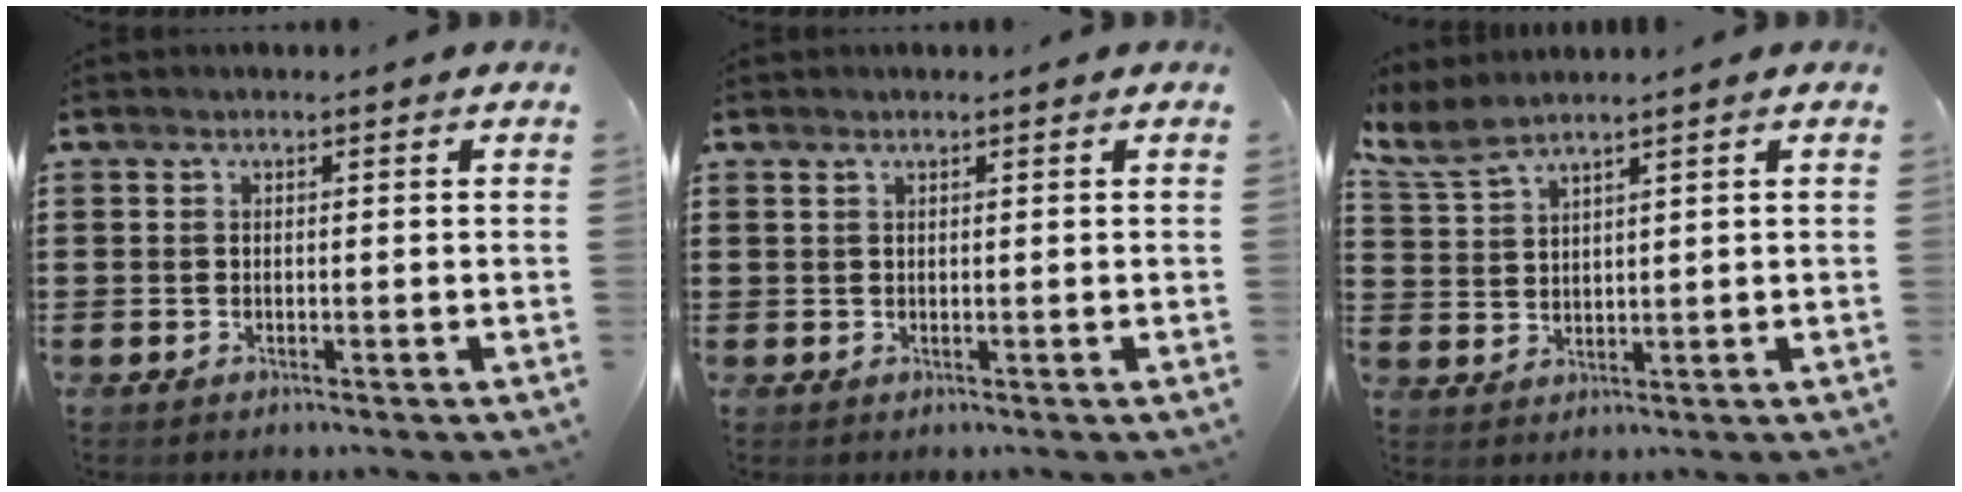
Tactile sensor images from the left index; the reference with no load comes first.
{"total": 0.6, "force": [0.4, 0.1, 0.4], "torque": [-0.008, 0.002, 0.008]}
{"total": 4.4, "force": [3.5, 0.7, 2.5], "torque": [-0.060, -0.007, 0.065]}